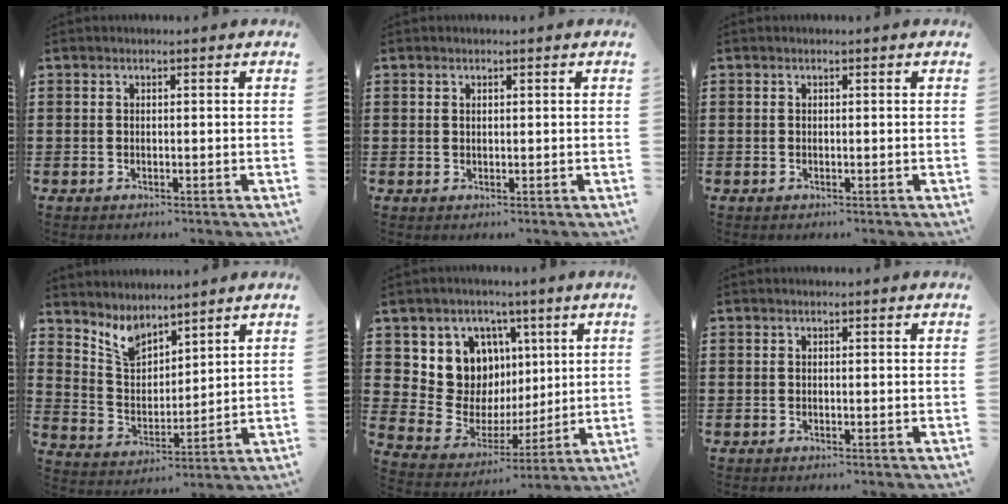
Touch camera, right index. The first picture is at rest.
{"total": 0.6, "force": [0.4, 0.3, 0.2], "torque": [-0.005, 0.002, 0.008]}
{"total": 0.0}
{"total": 5.6, "force": [4.9, 2.2, 1.6], "torque": [-0.050, -0.014, 0.092]}
{"total": 10.0, "force": [3.3, 9.0, 2.7], "torque": [-0.083, -0.034, 0.069]}
{"total": 0.0}